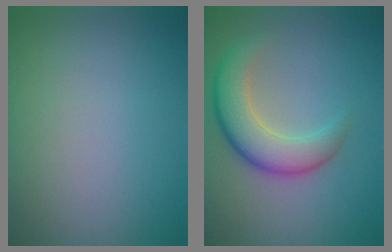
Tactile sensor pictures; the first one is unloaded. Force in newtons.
{"total": 5.2, "press": 5.2, "slide": 0.4}